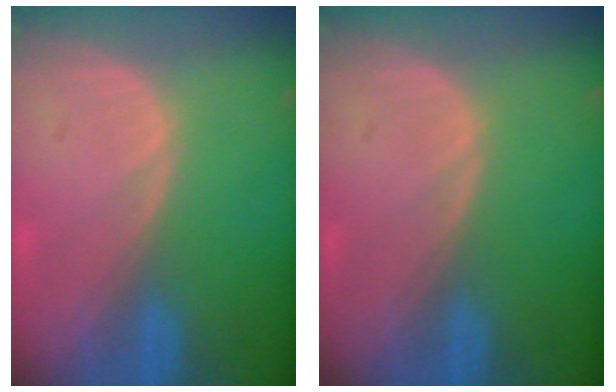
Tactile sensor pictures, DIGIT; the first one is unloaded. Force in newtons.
{"total": 0.0}